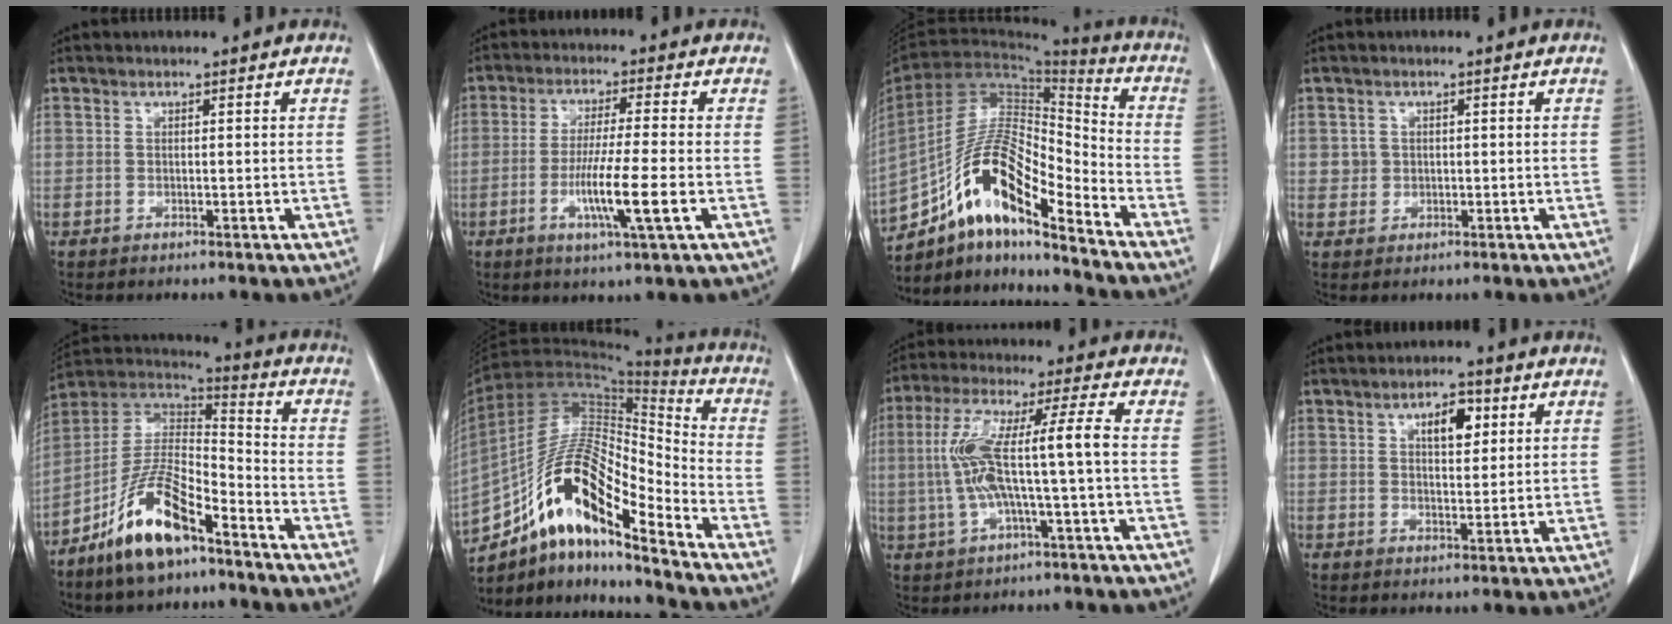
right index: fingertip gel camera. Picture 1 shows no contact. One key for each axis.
{"total": 9.1, "fx": -2.7, "fy": -0.4, "fz": 8.6, "tx": -0.161, "ty": -0.017, "tz": -0.051}
{"total": 16.2, "fx": -10.9, "fy": 3.5, "fz": 11.5, "tx": -0.215, "ty": 0.025, "tz": -0.192}
{"total": 2.0, "fx": 0.2, "fy": 1.9, "fz": 0.2, "tx": 0.000, "ty": 0.004, "tz": 0.005}
{"total": 14.1, "fx": -9.1, "fy": 4.1, "fz": 10.0, "tx": -0.198, "ty": 0.009, "tz": -0.169}
{"total": 17.1, "fx": -10.8, "fy": 4.1, "fz": 12.6, "tx": -0.229, "ty": 0.033, "tz": -0.186}
{"total": 11.0, "fx": -1.0, "fy": 0.1, "fz": 11.0, "tx": -0.224, "ty": 0.028, "tz": -0.019}
{"total": 5.1, "fx": 2.0, "fy": 2.2, "fz": 4.1, "tx": -0.066, "ty": 0.005, "tz": 0.033}